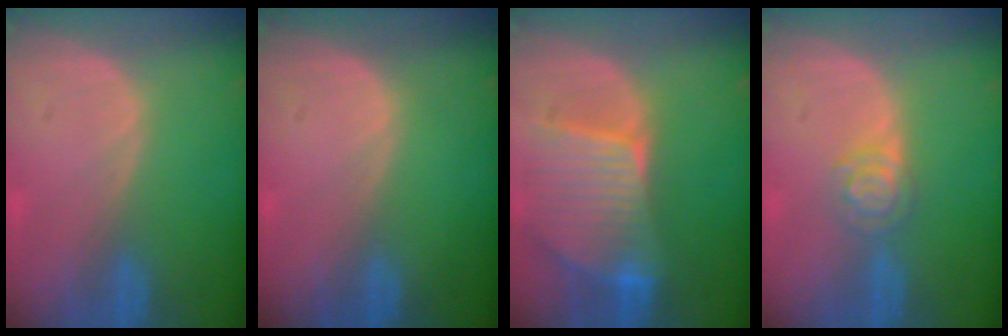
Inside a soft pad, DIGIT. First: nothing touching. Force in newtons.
{"total": 0.0}
{"total": 9.4, "press": 8.3, "slide": 4.5}
{"total": 3.9, "press": 3.7, "slide": 1.3}